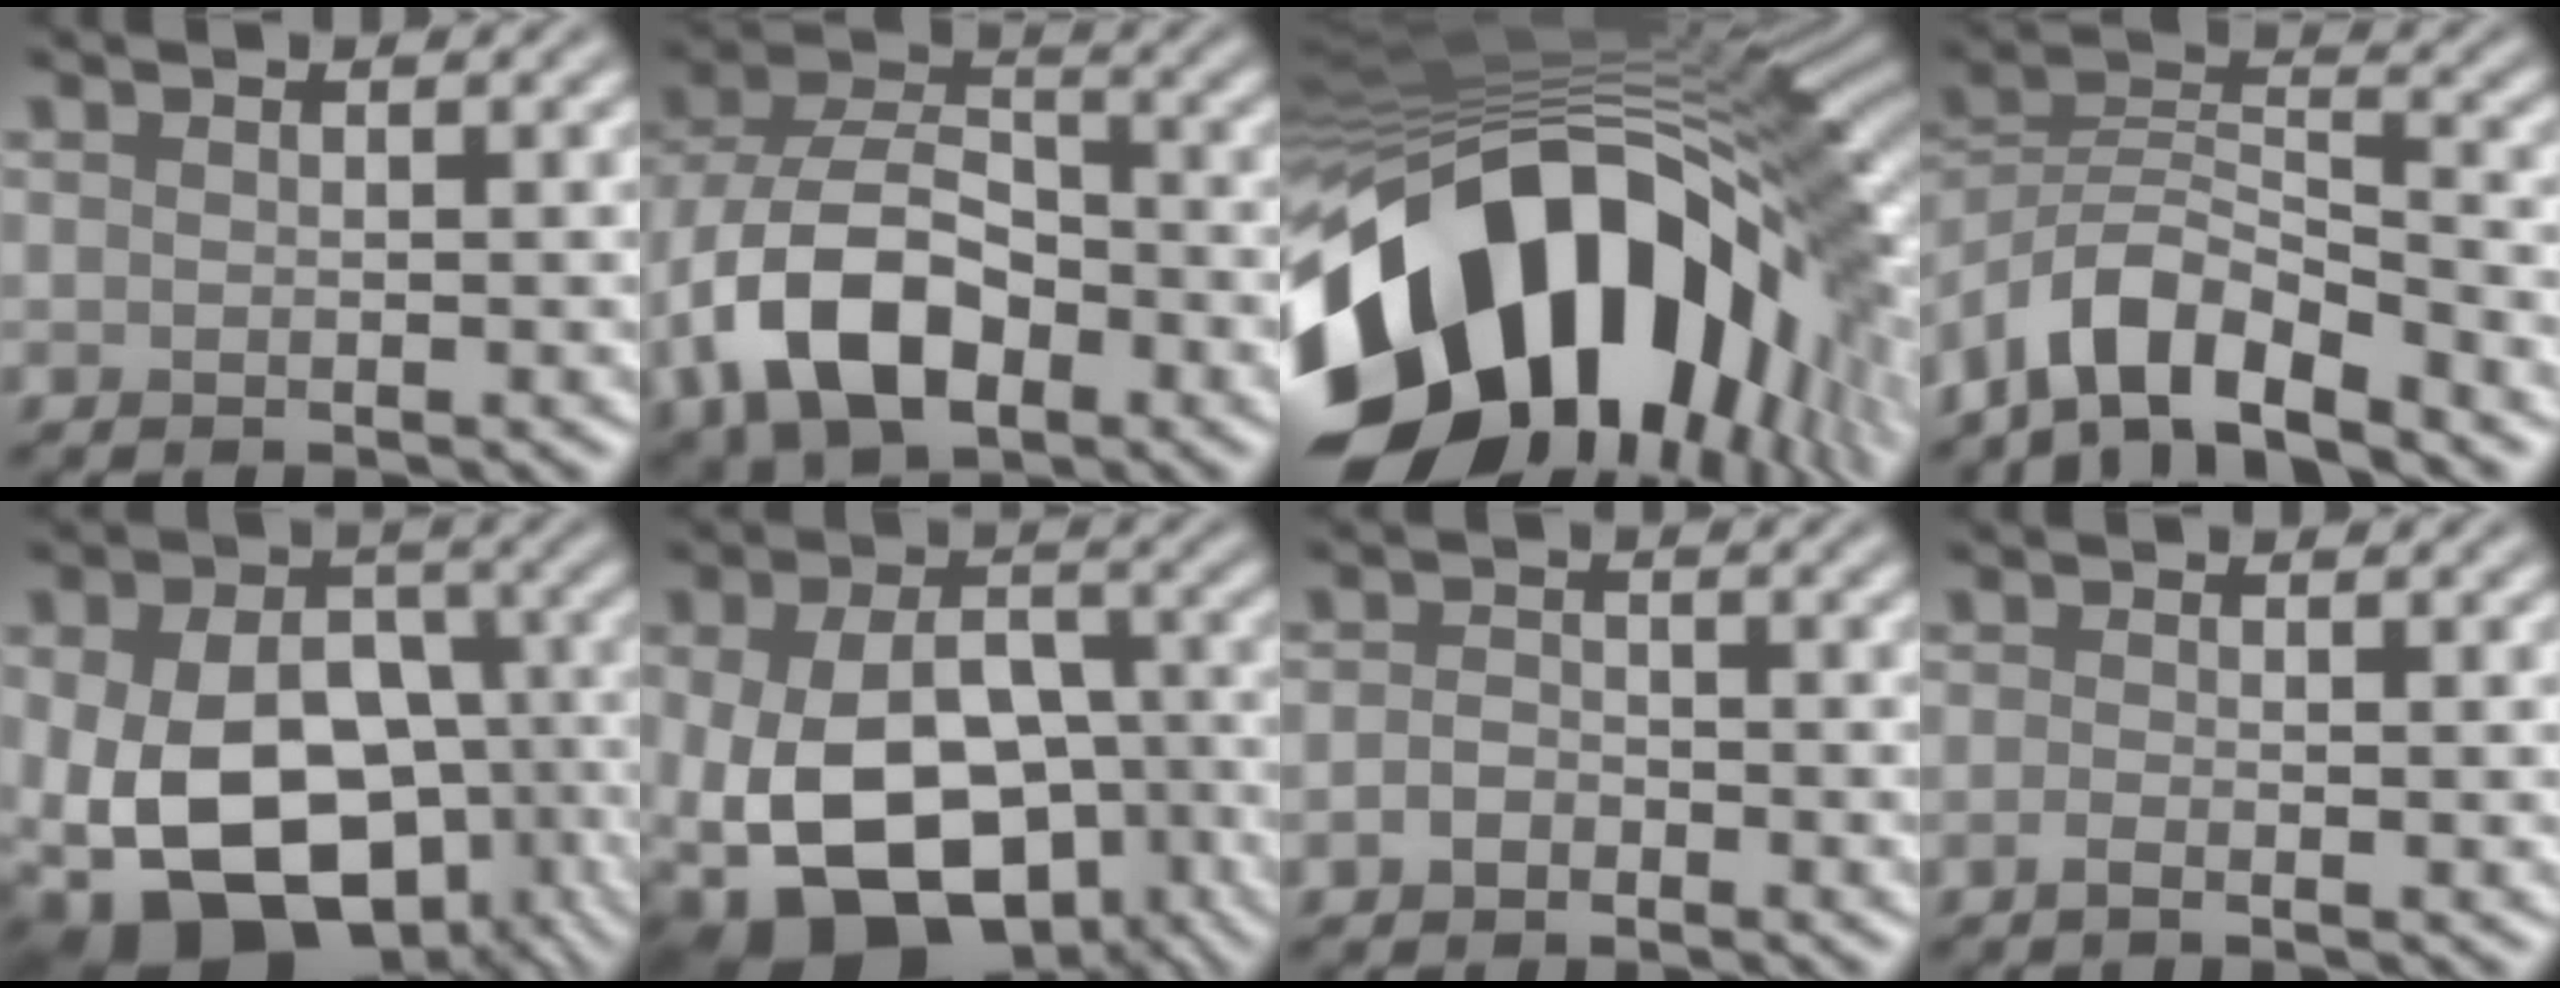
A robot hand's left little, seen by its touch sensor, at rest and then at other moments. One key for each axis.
{"total": 10.9, "fx": -4.0, "fy": 6.7, "fz": 7.5, "tx": -0.156, "ty": 0.002, "tz": -0.082}
{"total": 19.9, "fx": -6.9, "fy": 11.8, "fz": 14.4, "tx": -0.276, "ty": -0.028, "tz": -0.119}
{"total": 7.4, "fx": -5.5, "fy": 2.6, "fz": 4.2, "tx": -0.065, "ty": 0.005, "tz": -0.110}
{"total": 17.1, "fx": -6.1, "fy": 11.9, "fz": 10.6, "tx": -0.197, "ty": -0.028, "tz": -0.087}
{"total": 15.6, "fx": -5.7, "fy": 10.5, "fz": 10.0, "tx": -0.190, "ty": -0.038, "tz": -0.076}
{"total": 1.6, "fx": -0.9, "fy": 1.1, "fz": 0.8, "tx": -0.014, "ty": 0.003, "tz": -0.022}
{"total": 1.0, "fx": -0.5, "fy": 0.3, "fz": 0.8, "tx": -0.013, "ty": -0.005, "tz": -0.012}